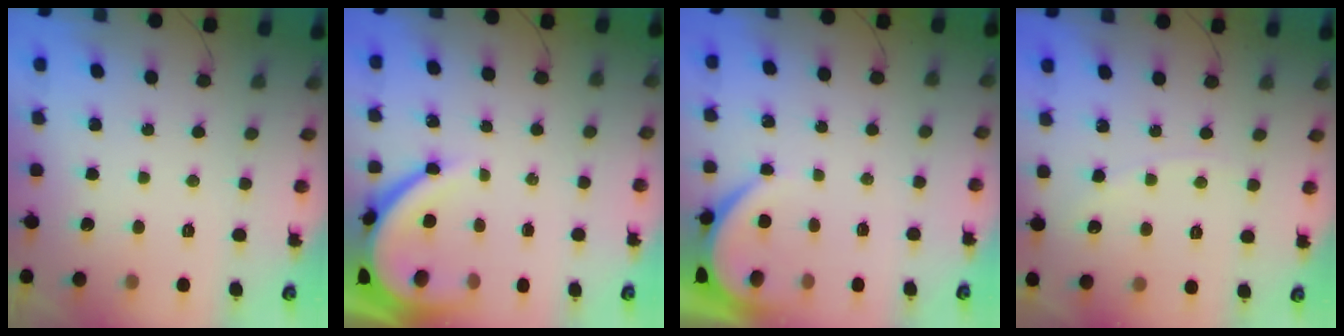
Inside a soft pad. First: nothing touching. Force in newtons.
{"total": 10.5, "press": 10.4, "slide": 1.4}
{"total": 3.9, "press": 3.9, "slide": 0.6}
{"total": 3.4, "press": 3.4, "slide": 0.6}